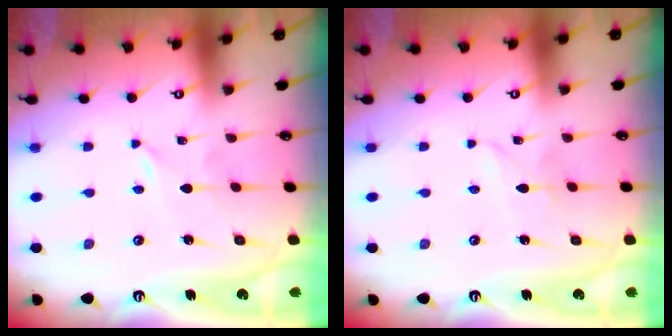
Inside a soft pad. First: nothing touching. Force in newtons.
{"total": 1.9, "press": 1.9, "slide": 0.2}